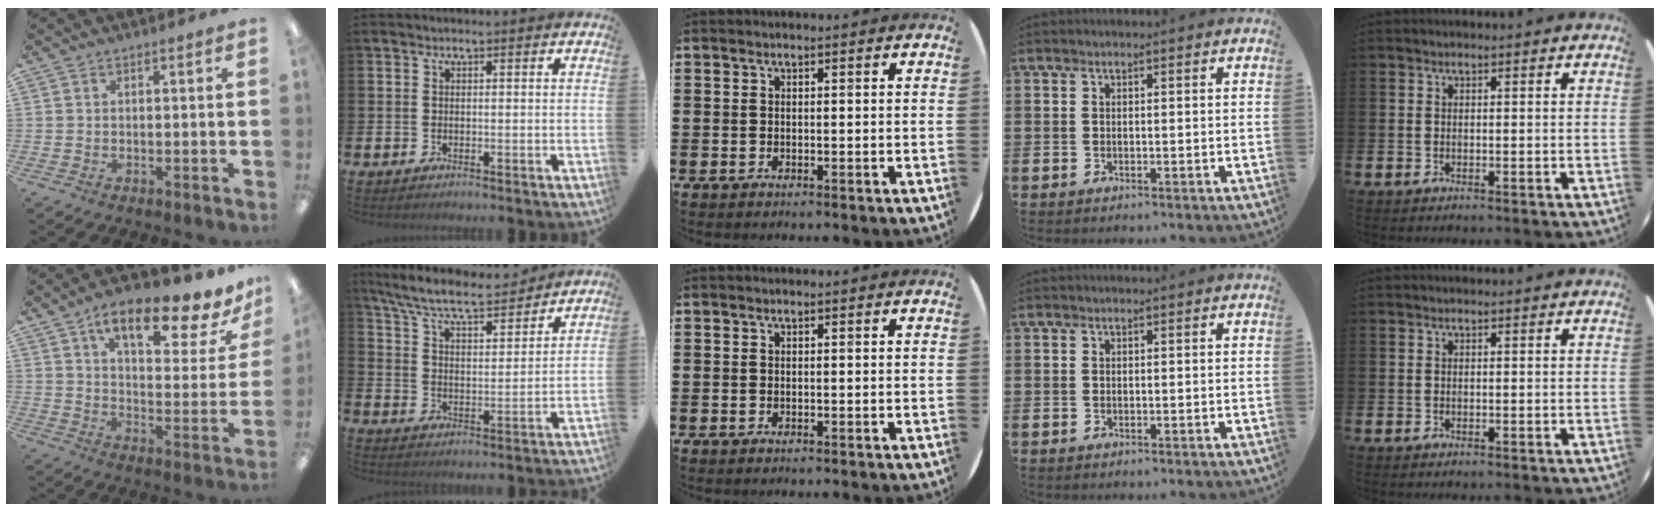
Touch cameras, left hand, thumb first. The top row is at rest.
{"thumb": {"total": 15.9, "force": [10.5, 5.0, 10.8], "torque": [-0.161, -0.059, 0.168]}, "index": {"total": 7.8, "force": [7.2, 1.1, 2.7], "torque": [-0.084, -0.045, 0.125]}}